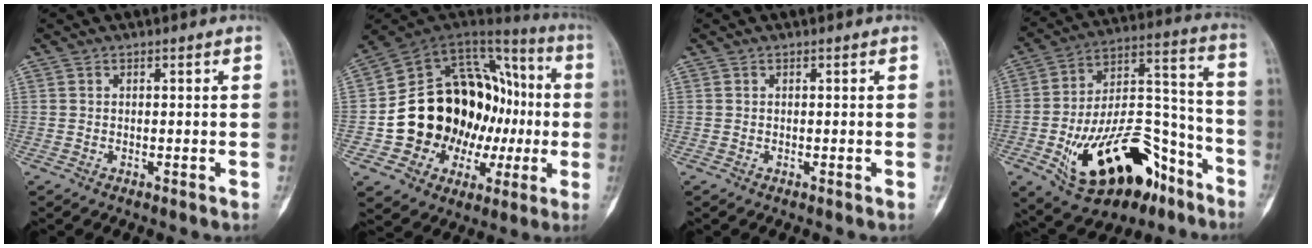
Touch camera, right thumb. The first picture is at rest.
{"total": 26.9, "force": [-2.5, 19.5, 18.4], "torque": [-0.227, 0.069, -0.024]}
{"total": 0.0}
{"total": 27.8, "force": [-13.4, 13.8, 20.0], "torque": [-0.315, 0.075, -0.207]}